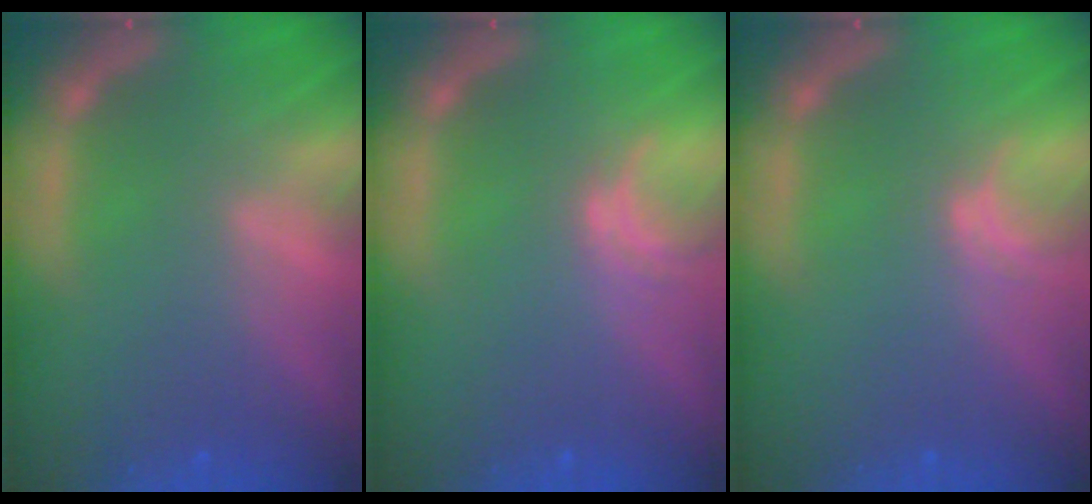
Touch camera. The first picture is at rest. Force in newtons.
{"total": 1.5}
{"total": 1.0}